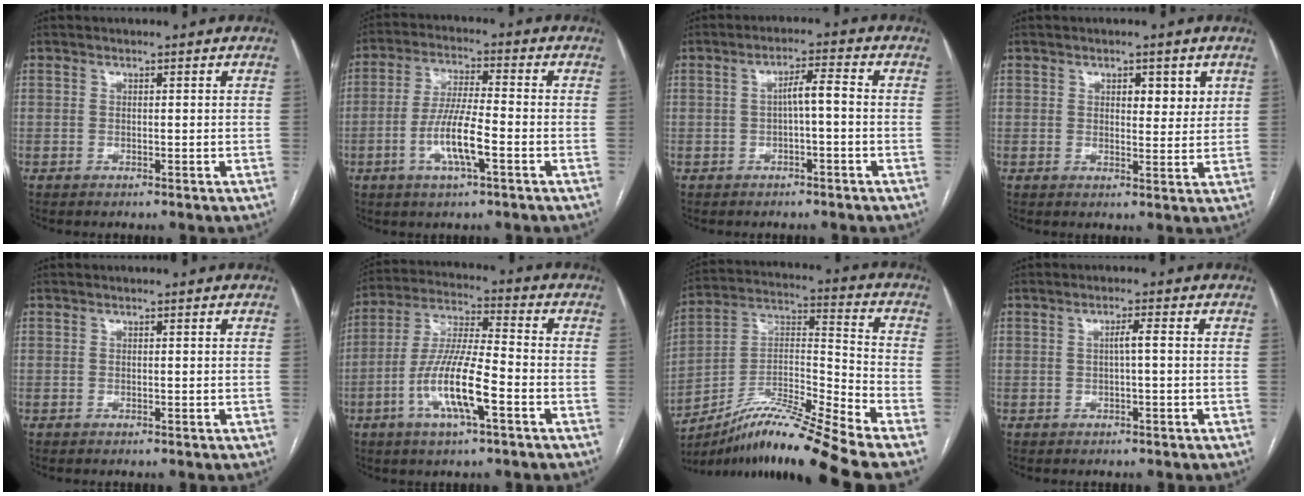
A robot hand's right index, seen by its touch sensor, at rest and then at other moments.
{"total": 8.8, "force": [-3.1, 1.2, 8.1], "torque": [-0.161, -0.003, -0.060]}
{"total": 3.7, "force": [-0.4, 0.5, 3.6], "torque": [-0.059, 0.014, -0.005]}
{"total": 3.8, "force": [1.7, 1.9, 2.8], "torque": [-0.032, -0.002, 0.022]}
{"total": 0.0}
{"total": 12.6, "force": [-4.7, 1.8, 11.6], "torque": [-0.232, -0.003, -0.088]}
{"total": 16.9, "force": [-13.9, -2.0, 9.6], "torque": [-0.173, 0.016, -0.245]}
{"total": 1.9, "force": [0.0, 0.0, 1.9], "torque": [-0.032, 0.004, 0.000]}